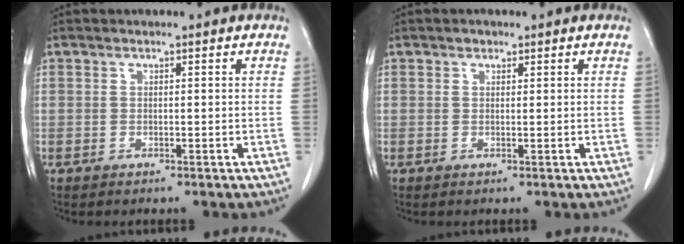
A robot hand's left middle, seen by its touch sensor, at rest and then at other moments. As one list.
[{"total": 0.8, "force": [0.5, 0.5, 0.2], "torque": [-0.002, -0.002, 0.006]}]